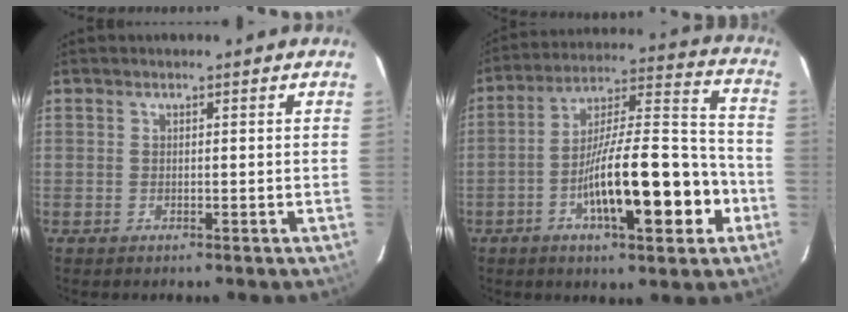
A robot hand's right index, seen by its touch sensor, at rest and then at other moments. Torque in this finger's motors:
{"motor_torque": [1.26, -0.88, 1.05, 0.21]}